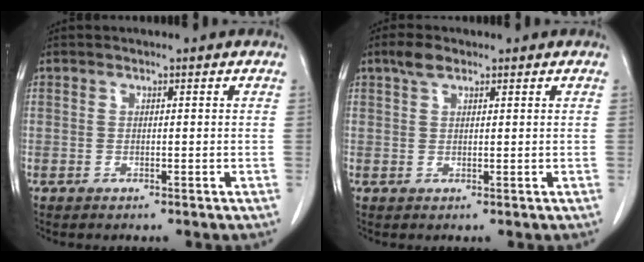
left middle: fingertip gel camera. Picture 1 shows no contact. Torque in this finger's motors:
{"motor_torque": [0.32, -0.19, -0.16, -0.04]}